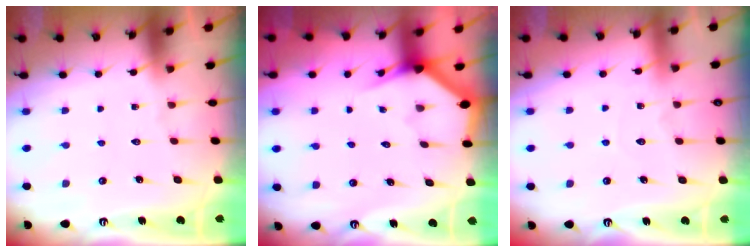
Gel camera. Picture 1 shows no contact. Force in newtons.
{"total": 2.9, "press": 2.9, "slide": 0.1}
{"total": 5.0, "press": 5.0, "slide": 0.6}